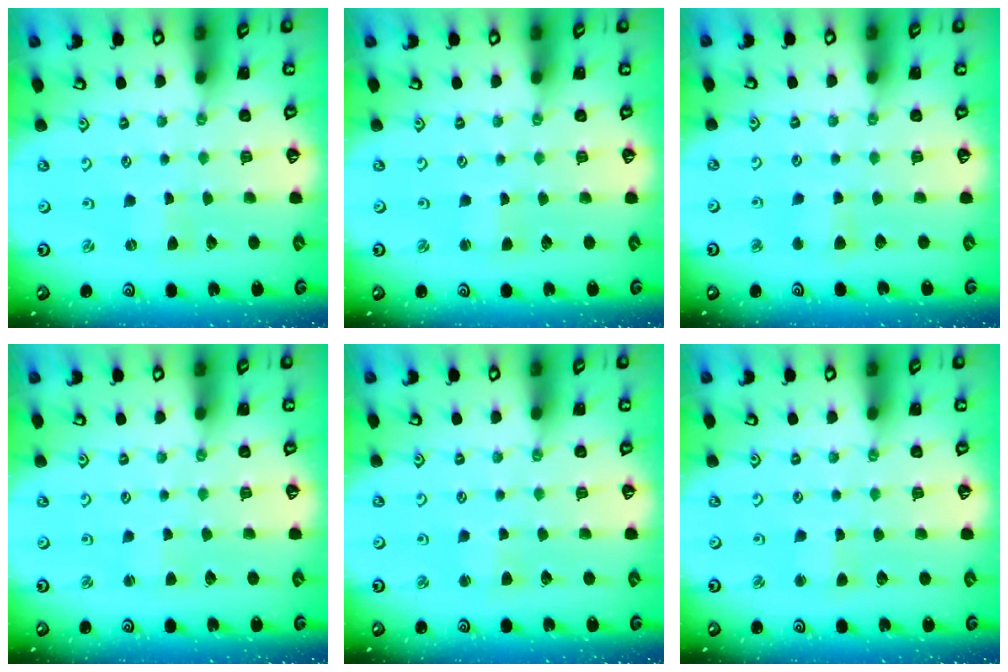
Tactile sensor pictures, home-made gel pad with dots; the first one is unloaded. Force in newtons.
{"total": 1.4, "press": 1.4, "slide": 0.2}
{"total": 3.6, "press": 3.6, "slide": 0.6}
{"total": 0.7, "press": 0.7, "slide": 0.1}
{"total": 1.5, "press": 1.4, "slide": 0.4}
{"total": 1.9, "press": 1.9, "slide": 0.3}